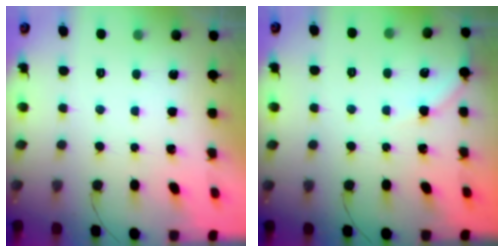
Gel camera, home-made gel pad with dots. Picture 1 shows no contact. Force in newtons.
{"total": 4.0, "press": 4.0, "slide": 0.5}